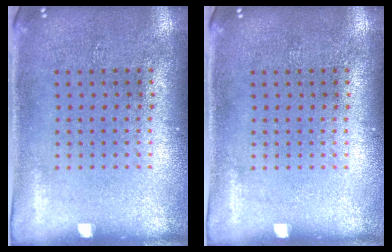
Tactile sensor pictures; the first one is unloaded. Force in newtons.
{"total": 0.0}